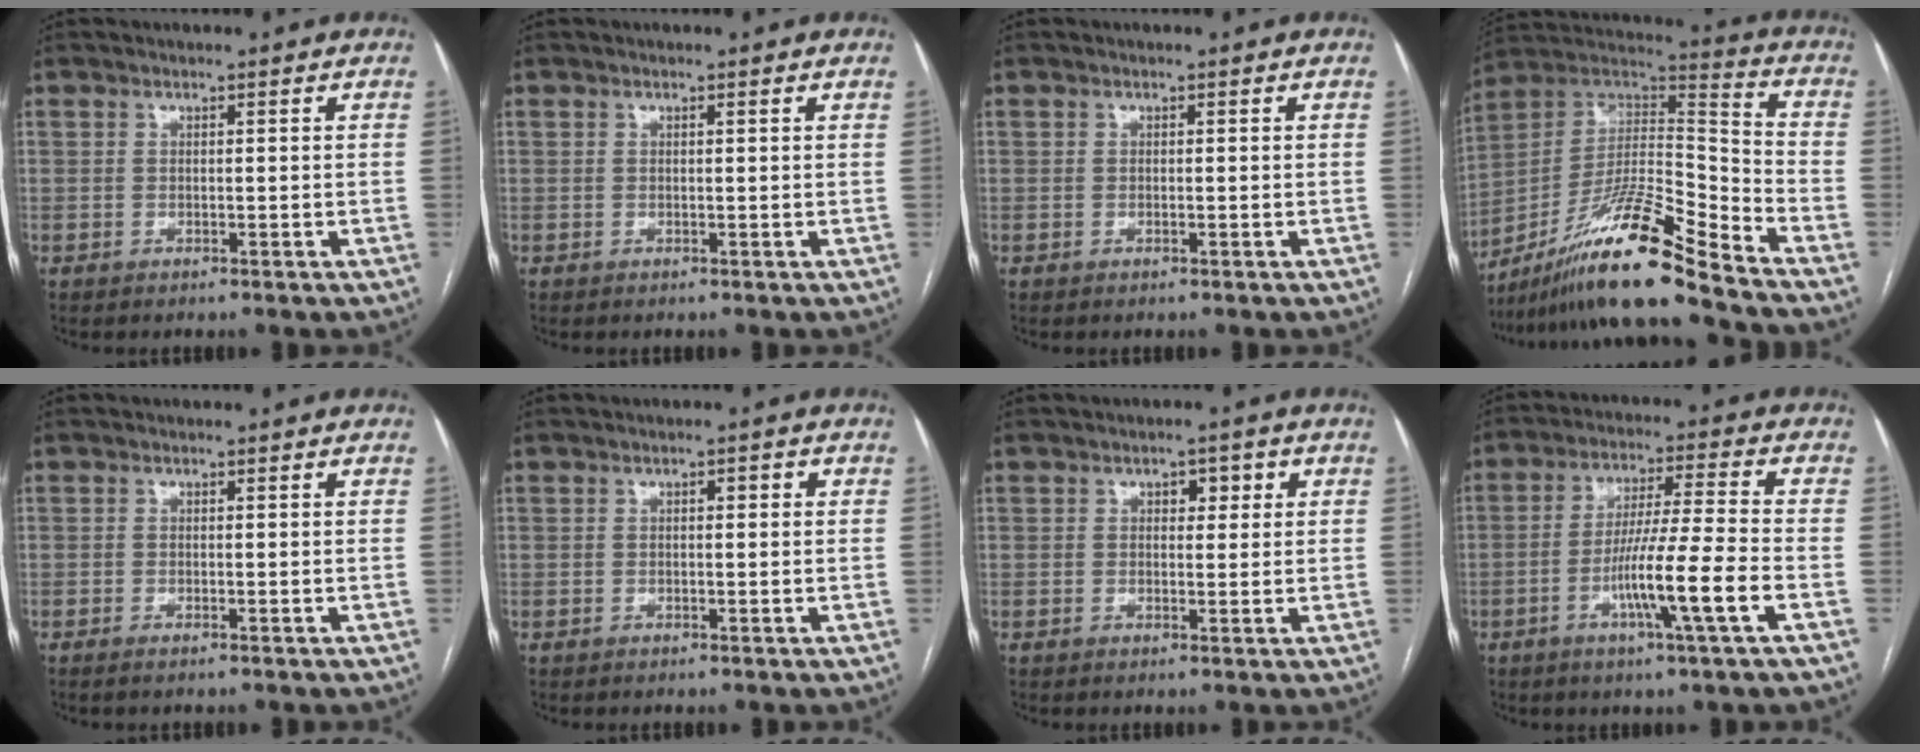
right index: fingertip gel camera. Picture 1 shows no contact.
{"total": 0.0}
{"total": 0.0}
{"total": 18.5, "force": [-13.6, 0.1, 12.5], "torque": [-0.241, 0.008, -0.245]}
{"total": 0.7, "force": [-0.5, -0.1, 0.5], "torque": [-0.009, -0.001, -0.011]}
{"total": 1.3, "force": [0.3, 0.5, 1.2], "torque": [-0.018, 0.006, 0.002]}
{"total": 2.8, "force": [1.0, 1.6, 2.0], "torque": [-0.025, 0.011, 0.012]}
{"total": 10.9, "force": [-4.0, -1.1, 10.1], "torque": [-0.184, -0.007, -0.074]}